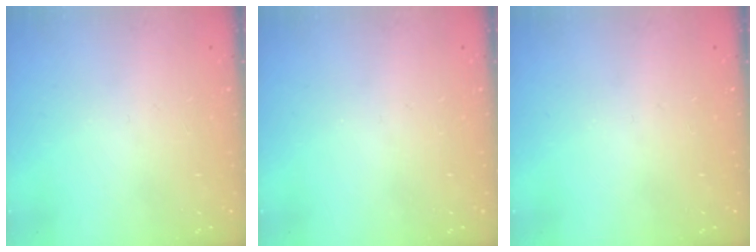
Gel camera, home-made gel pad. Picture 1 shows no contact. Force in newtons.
{"total": 0.0}
{"total": 0.0}